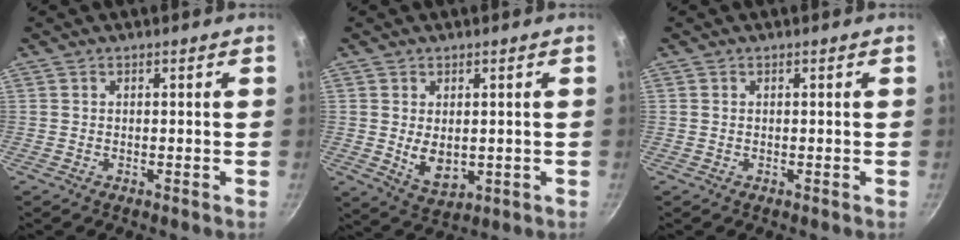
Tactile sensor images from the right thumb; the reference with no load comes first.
{"total": 6.1, "force": [0.2, 3.9, 4.7], "torque": [-0.070, -0.016, 0.018]}
{"total": 0.0}